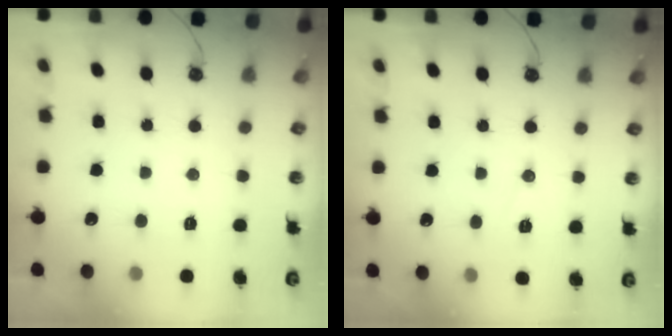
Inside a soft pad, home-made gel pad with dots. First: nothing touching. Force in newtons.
{"total": 5.6, "press": 3.4, "slide": 4.5}